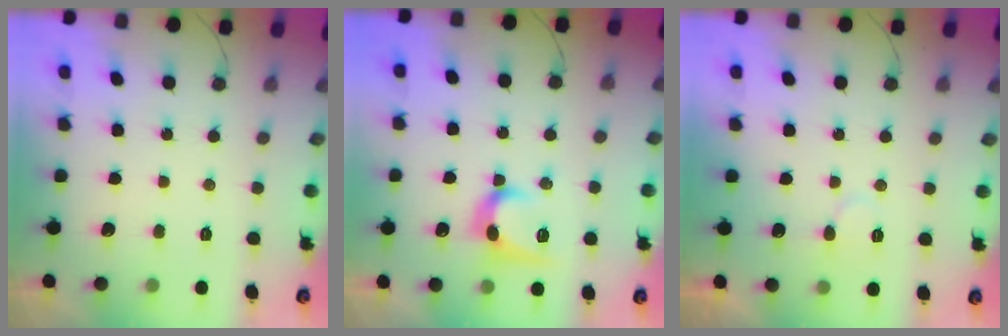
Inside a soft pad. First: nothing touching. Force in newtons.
{"total": 10.7, "press": 10.7, "slide": 0.6}
{"total": 6.8, "press": 6.8, "slide": 0.4}